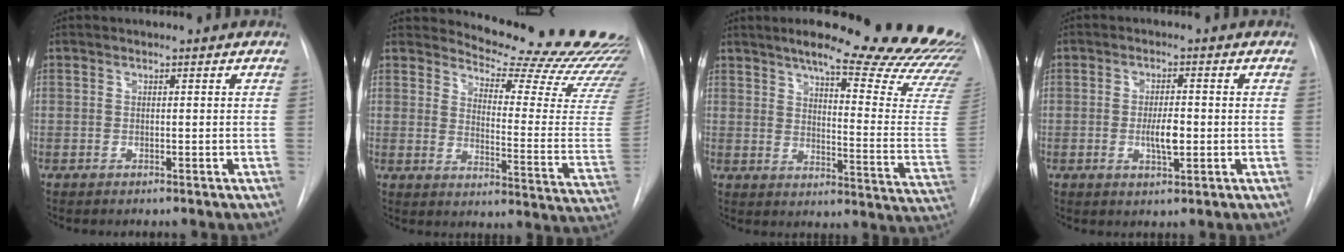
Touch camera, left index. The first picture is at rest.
{"total": 21.3, "force": [20.6, 0.9, 5.2], "torque": [-0.077, -0.160, 0.235]}
{"total": 27.2, "force": [23.5, 1.7, 13.7], "torque": [-0.154, -0.116, 0.278]}
{"total": 4.1, "force": [-0.6, 1.2, 3.9], "torque": [-0.069, -0.002, -0.007]}